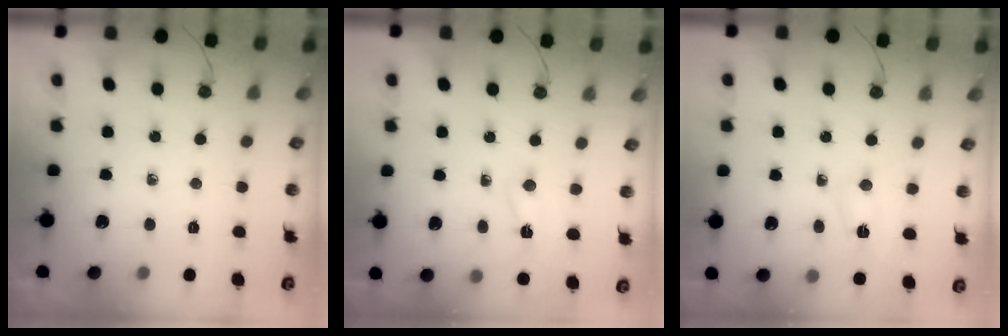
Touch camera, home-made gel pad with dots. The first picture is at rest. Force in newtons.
{"total": 2.1, "press": 2.1, "slide": 0.4}
{"total": 2.2, "press": 2.1, "slide": 0.6}